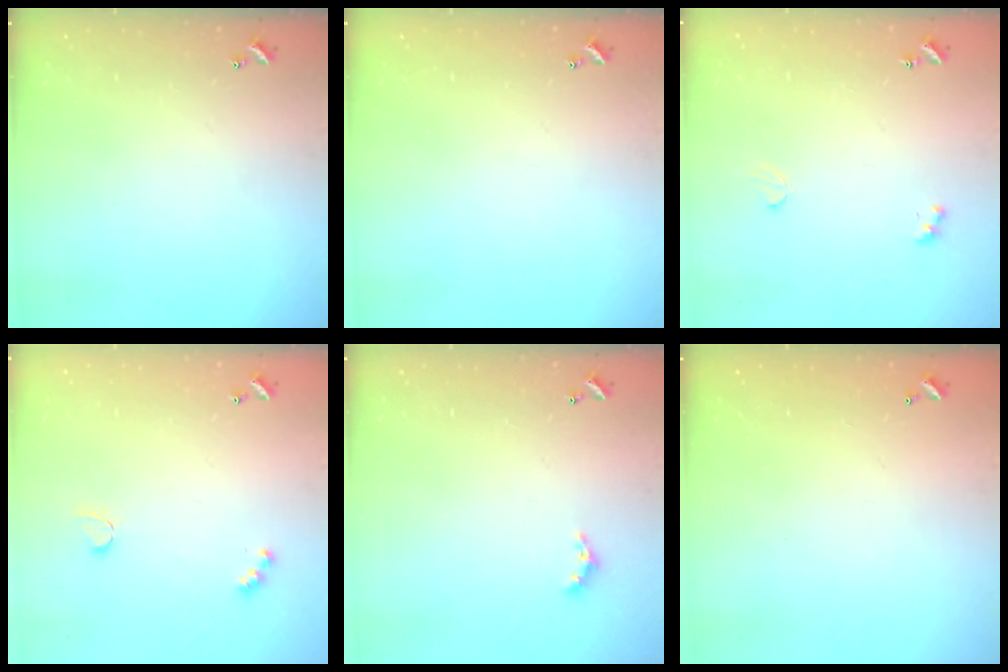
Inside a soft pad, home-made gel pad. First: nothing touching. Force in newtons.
{"total": 0.0}
{"total": 2.1, "press": 2.0, "slide": 0.8}
{"total": 2.7, "press": 2.7, "slide": 0.5}
{"total": 1.9, "press": 1.9, "slide": 0.6}
{"total": 3.0, "press": 3.0, "slide": 0.1}